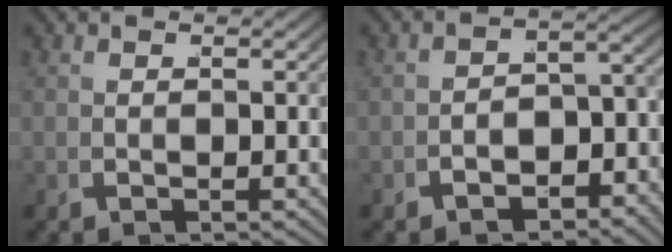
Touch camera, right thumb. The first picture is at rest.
{"total": 3.8, "force": [-2.9, 1.7, 1.7], "torque": [-0.023, -0.010, -0.039]}